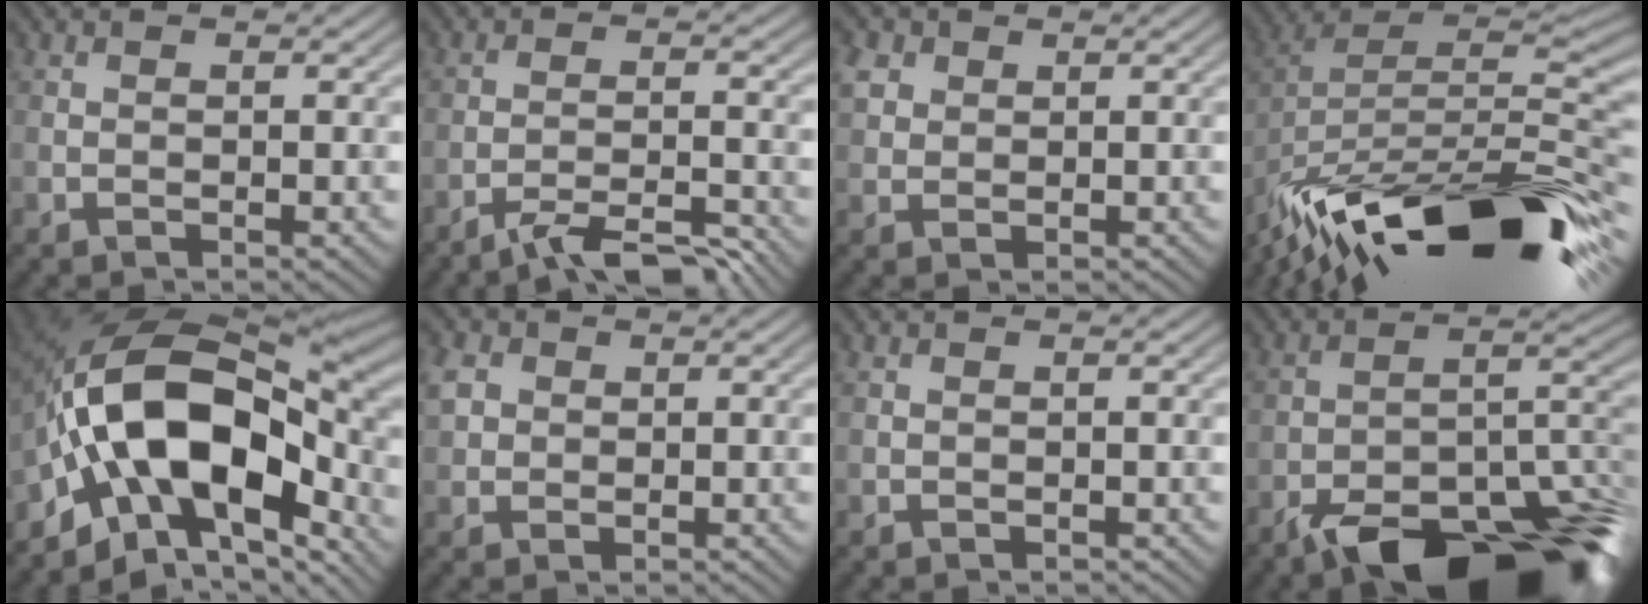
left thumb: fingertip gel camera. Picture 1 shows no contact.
{"total": 6.4, "force": [-5.3, 0.9, 3.4], "torque": [-0.052, 0.007, -0.090]}
{"total": 2.9, "force": [1.3, 2.4, 1.2], "torque": [-0.040, 0.006, 0.029]}
{"total": 17.8, "force": [-11.3, 6.1, 12.3], "torque": [-0.239, -0.007, -0.196]}
{"total": 17.2, "force": [-4.3, 10.2, 13.1], "torque": [-0.212, 0.008, -0.096]}
{"total": 3.7, "force": [0.7, 3.2, 1.7], "torque": [-0.056, 0.009, 0.010]}
{"total": 0.0}
{"total": 18.0, "force": [-13.1, 6.7, 10.5], "torque": [-0.142, -0.014, -0.190]}